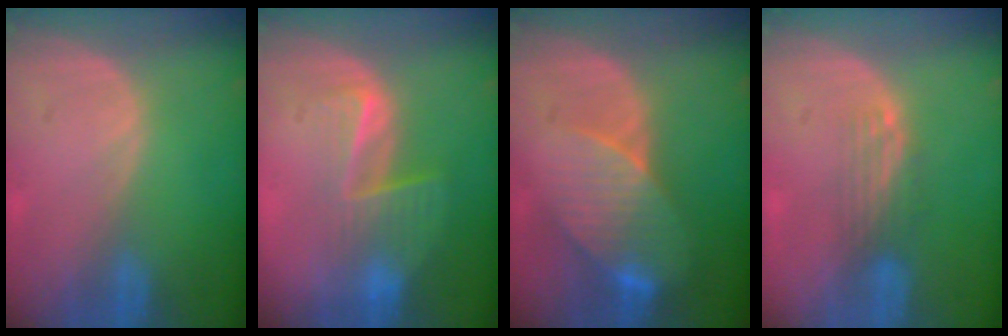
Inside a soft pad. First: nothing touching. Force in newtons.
{"total": 6.9, "press": 6.0, "slide": 3.5}
{"total": 8.3, "press": 7.6, "slide": 3.4}
{"total": 3.3, "press": 2.8, "slide": 1.8}